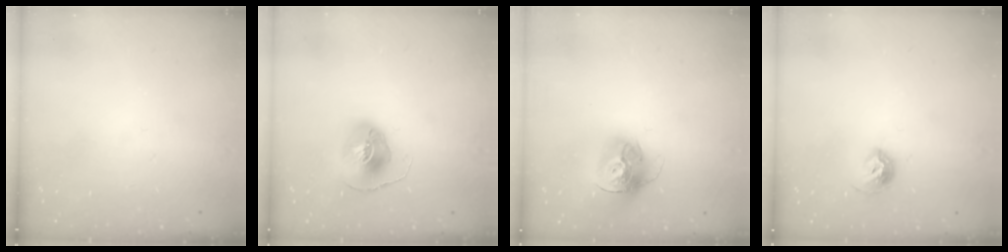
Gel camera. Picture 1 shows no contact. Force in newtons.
{"total": 9.6, "press": 9.6, "slide": 0.8}
{"total": 15.1, "press": 15.0, "slide": 1.5}
{"total": 8.4, "press": 8.3, "slide": 0.9}